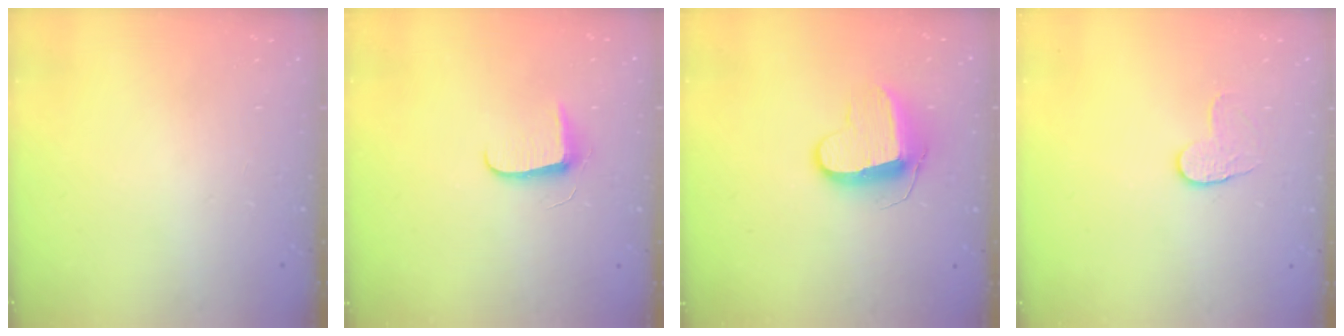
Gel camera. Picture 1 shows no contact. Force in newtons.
{"total": 6.2, "press": 6.2, "slide": 0.8}
{"total": 10.1, "press": 10.1, "slide": 0.3}
{"total": 4.3, "press": 4.3, "slide": 0.4}